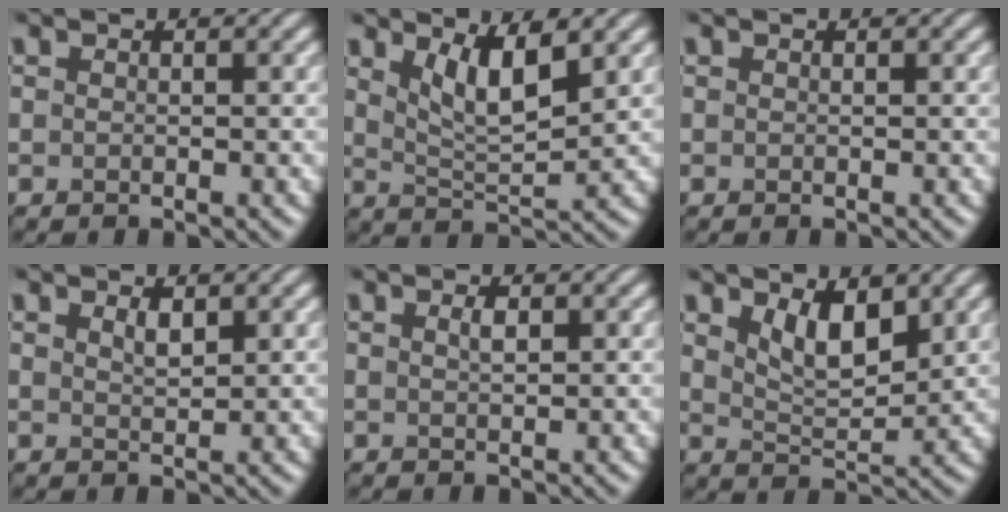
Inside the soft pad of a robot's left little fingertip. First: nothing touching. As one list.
[{"total": 4.4, "force": [2.2, 1.2, 3.6], "torque": [-0.070, -0.010, 0.045]}, {"total": 0.0}, {"total": 1.2, "force": [0.8, 0.4, 0.9], "torque": [-0.018, -0.001, 0.016]}, {"total": 1.0, "force": [0.4, 0.3, 0.8], "torque": [-0.017, 0.002, 0.009]}, {"total": 3.8, "force": [2.0, 1.6, 2.8], "torque": [-0.056, -0.008, 0.038]}]